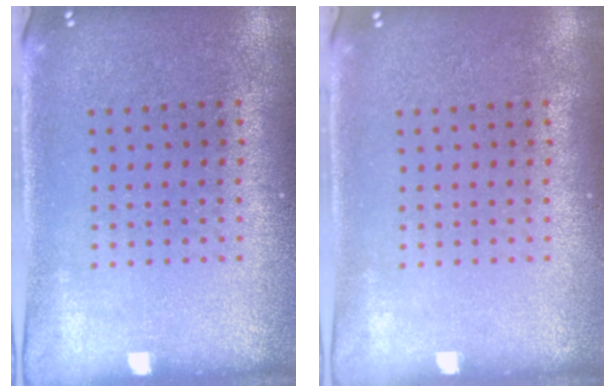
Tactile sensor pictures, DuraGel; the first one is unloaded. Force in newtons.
{"total": 0.0}